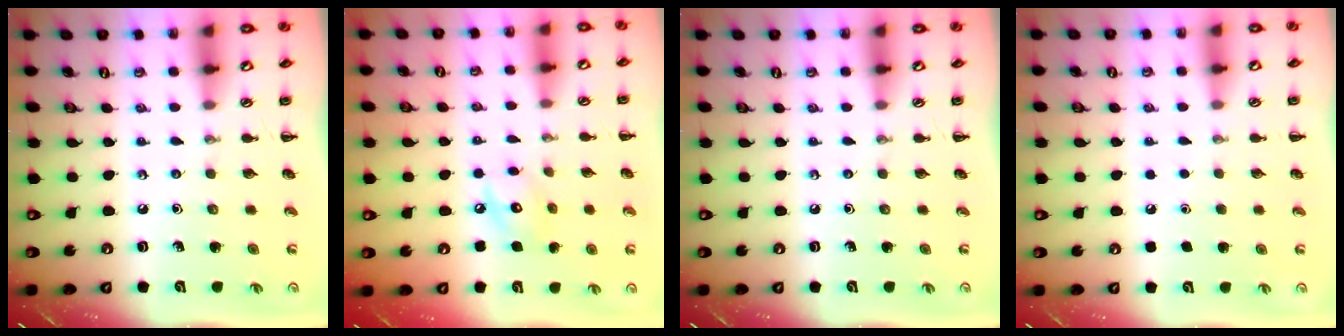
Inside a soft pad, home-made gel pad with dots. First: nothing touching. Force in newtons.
{"total": 8.1, "press": 8.1, "slide": 0.6}
{"total": 0.0}
{"total": 1.6, "press": 1.6, "slide": 0.1}